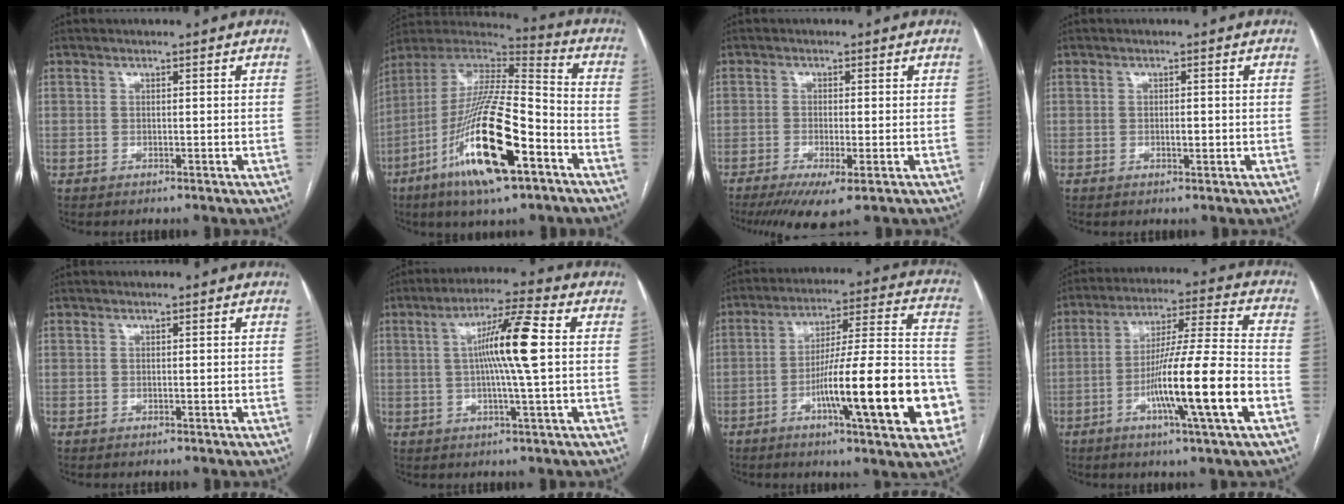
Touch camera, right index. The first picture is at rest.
{"total": 22.4, "force": [-10.1, 4.0, 19.6], "torque": [-0.390, -0.032, -0.178]}
{"total": 6.5, "force": [-3.7, 0.9, 5.3], "torque": [-0.087, -0.018, -0.060]}
{"total": 1.3, "force": [-0.2, 0.4, 1.2], "torque": [-0.022, 0.001, -0.001]}
{"total": 0.0}
{"total": 10.0, "force": [1.1, -0.5, 10.0], "torque": [-0.175, 0.008, 0.014]}
{"total": 20.6, "force": [-7.1, 2.1, 19.2], "torque": [-0.250, 0.016, -0.099]}
{"total": 15.6, "force": [-5.2, -0.8, 14.6], "torque": [-0.258, -0.006, -0.091]}